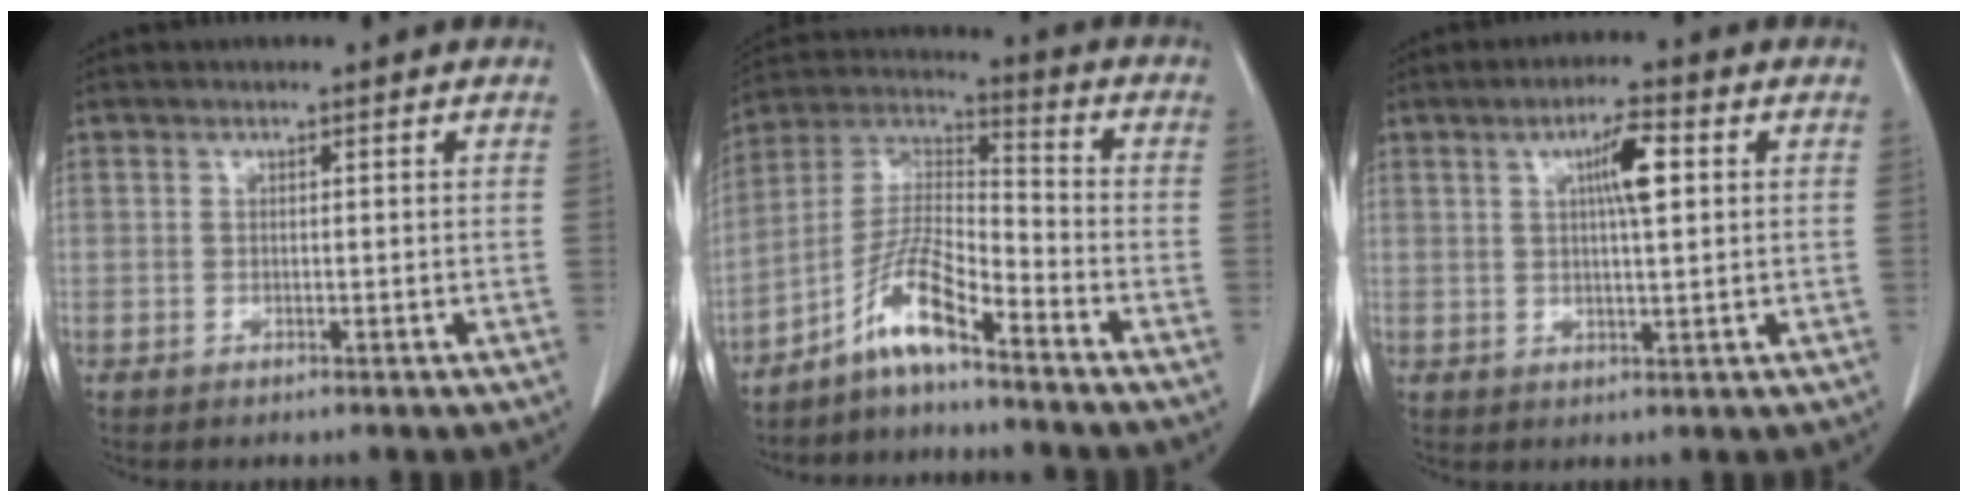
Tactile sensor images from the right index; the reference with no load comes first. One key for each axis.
{"total": 8.8, "fx": -6.2, "fy": 0.9, "fz": 6.2, "tx": -0.133, "ty": 0.012, "tz": -0.122}
{"total": 5.5, "fx": 1.6, "fy": 0.8, "fz": 5.2, "tx": -0.090, "ty": 0.006, "tz": 0.027}